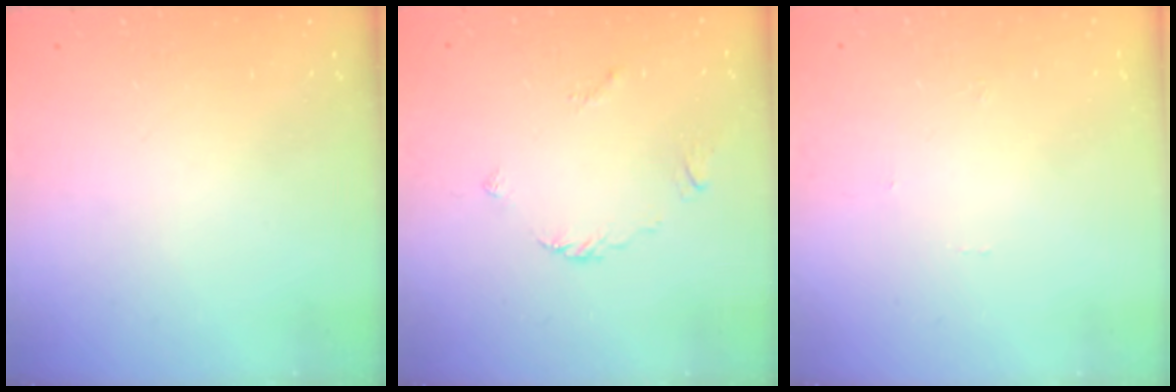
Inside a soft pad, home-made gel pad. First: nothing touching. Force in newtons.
{"total": 2.2, "press": 2.2, "slide": 0.6}
{"total": 0.0}